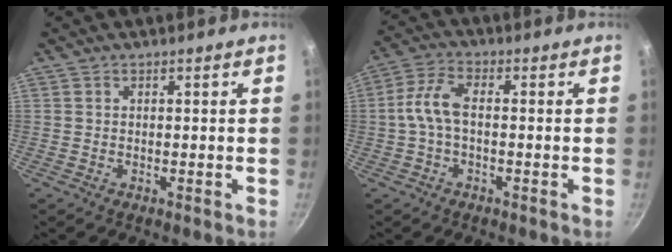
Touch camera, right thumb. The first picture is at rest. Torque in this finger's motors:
{"motor_torque": [-0.27, -0.16, -0.02, -0.08, 0.08]}